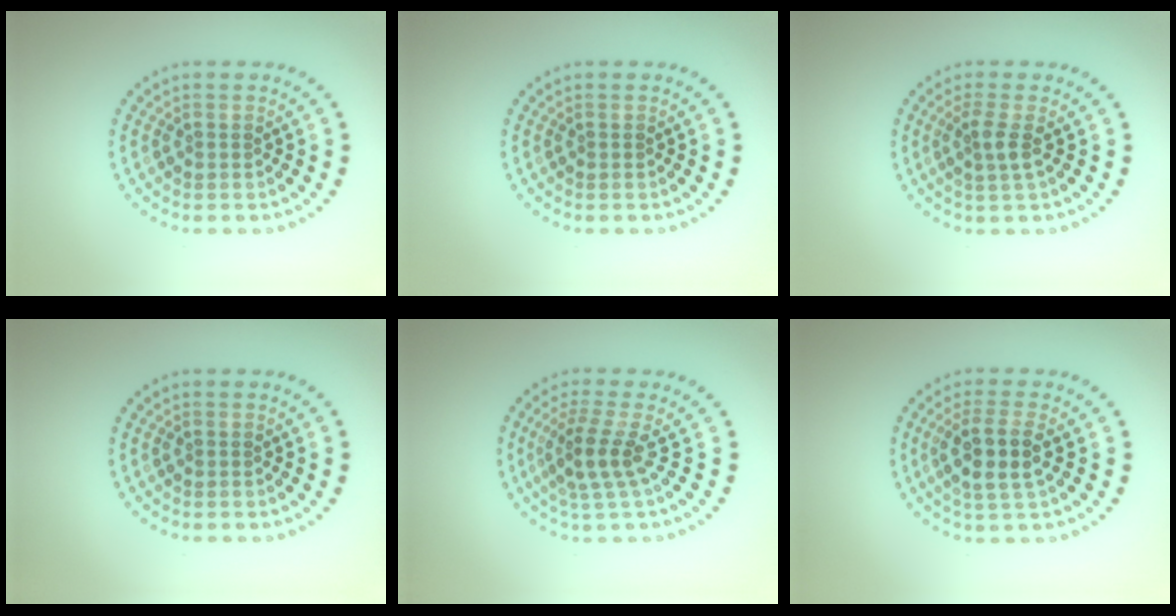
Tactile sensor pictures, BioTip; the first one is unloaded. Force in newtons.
{"total": 0.0}
{"total": 2.0, "press": 1.4, "slide": 1.4}
{"total": 0.0}
{"total": 2.9, "press": 2.0, "slide": 2.2}
{"total": 3.2, "press": 2.9, "slide": 1.5}